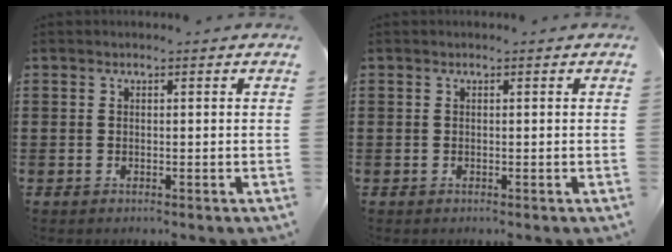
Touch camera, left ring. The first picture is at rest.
{"total": 0.0}